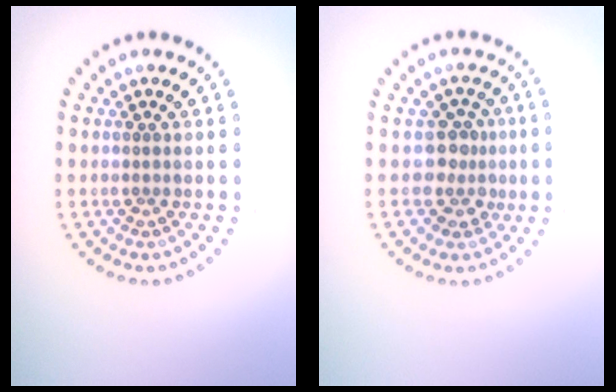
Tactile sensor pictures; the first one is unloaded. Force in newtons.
{"total": 2.5, "press": 1.9, "slide": 1.6}